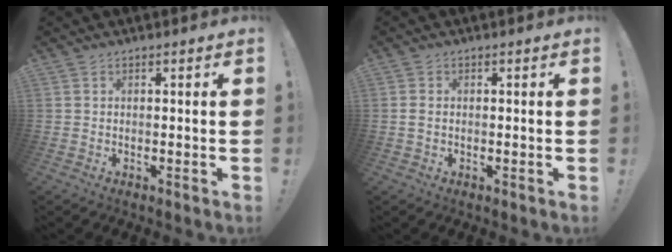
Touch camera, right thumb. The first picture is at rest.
{"total": 1.3, "force": [0.0, 0.9, 1.0], "torque": [-0.020, 0.004, 0.002]}